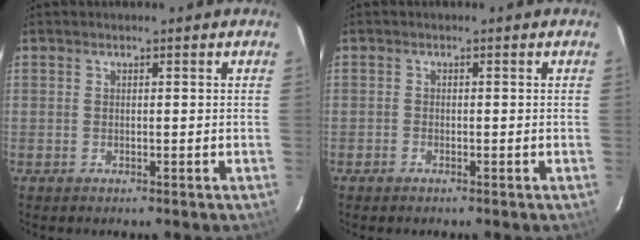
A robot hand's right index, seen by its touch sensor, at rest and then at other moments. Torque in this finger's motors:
{"motor_torque": [0.21, -0.11, 0.03, 0.00]}